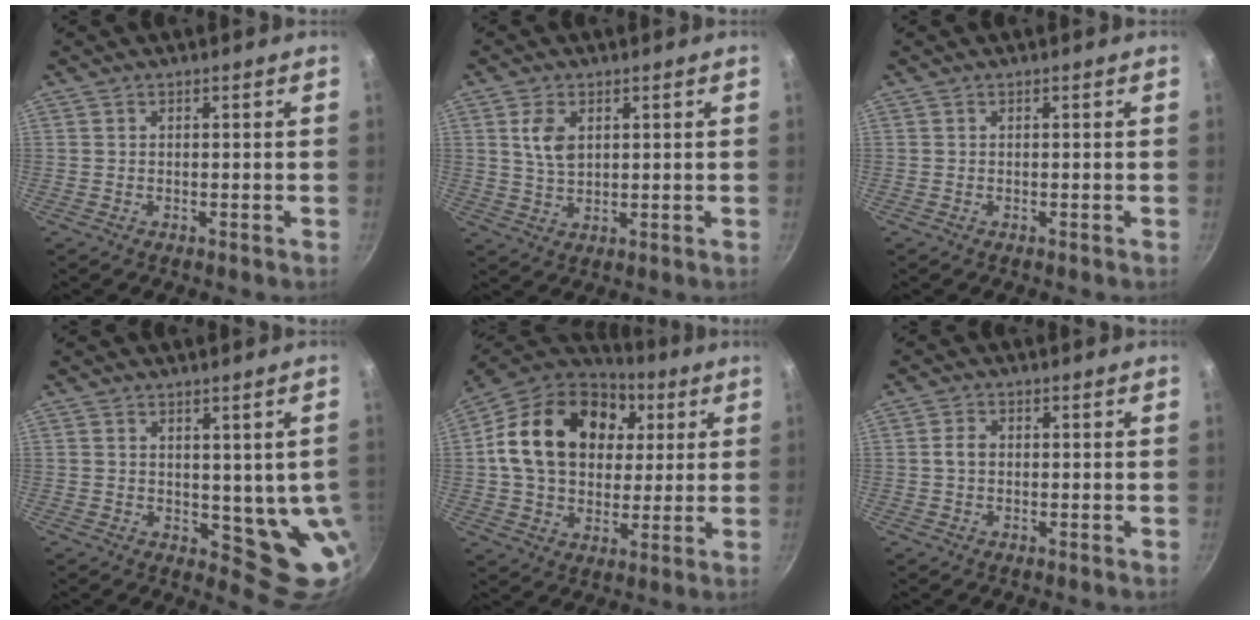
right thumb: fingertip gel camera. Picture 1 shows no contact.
{"total": 5.5, "force": [1.7, 3.4, 4.0], "torque": [-0.071, -0.007, 0.036]}
{"total": 0.0}
{"total": 9.4, "force": [1.4, 4.5, 8.1], "torque": [-0.080, -0.035, 0.028]}
{"total": 23.8, "force": [5.8, 17.3, 15.2], "torque": [-0.249, 0.013, 0.091]}
{"total": 2.3, "force": [0.0, 1.7, 1.5], "torque": [-0.027, 0.009, -0.002]}